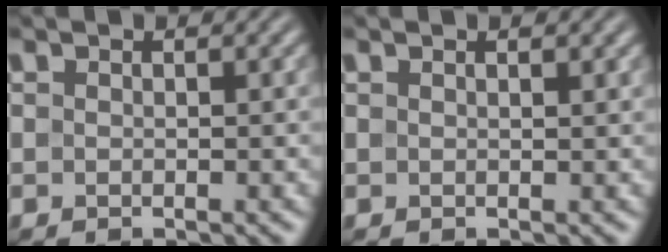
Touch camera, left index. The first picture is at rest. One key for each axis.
{"total": 0.8, "fx": 0.5, "fy": 0.1, "fz": 0.6, "tx": -0.011, "ty": 0.001, "tz": 0.010}